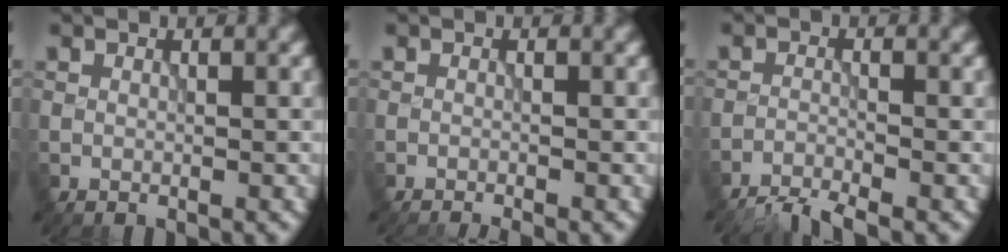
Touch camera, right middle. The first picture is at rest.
{"total": 1.7, "force": [-1.5, 0.2, 0.8], "torque": [-0.008, -0.001, -0.028]}
{"total": 3.4, "force": [-3.0, 0.3, 1.5], "torque": [-0.027, -0.003, -0.065]}